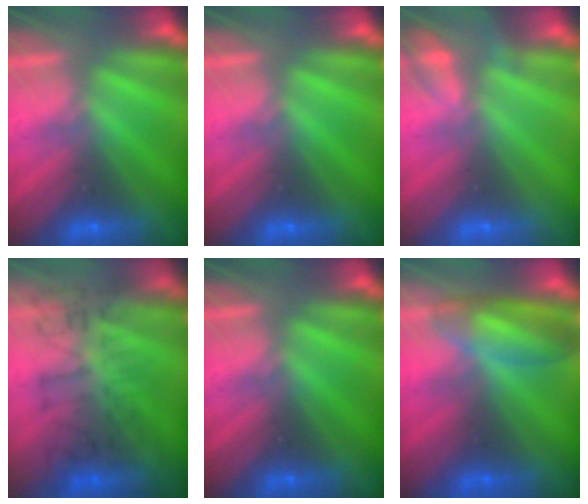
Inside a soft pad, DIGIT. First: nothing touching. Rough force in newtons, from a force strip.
{"total": 0.0}
{"total": 2.2}
{"total": 4.8}
{"total": 0.0}
{"total": 4.6}